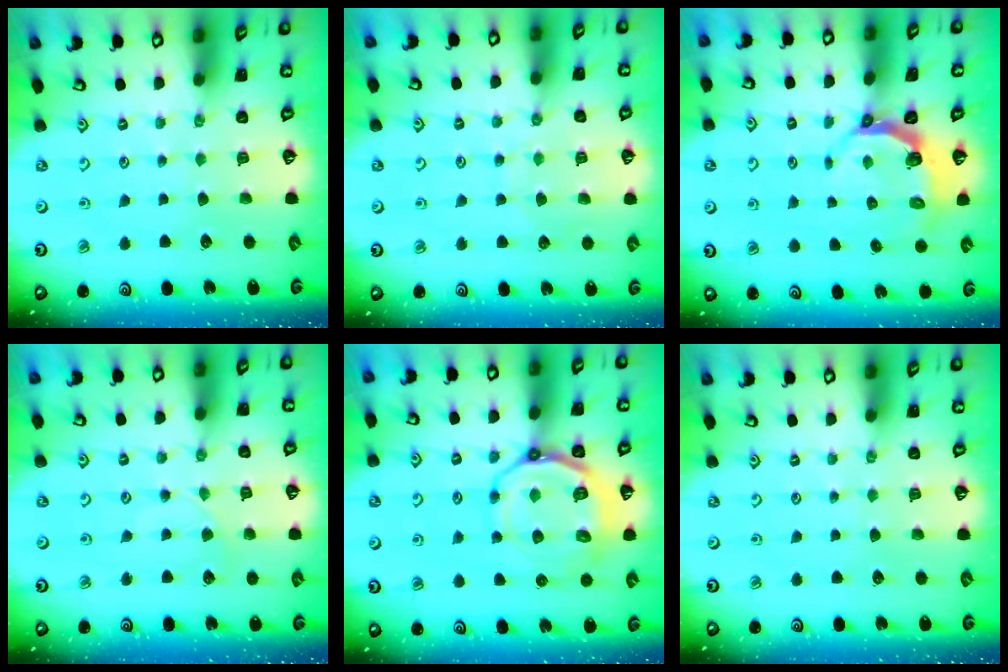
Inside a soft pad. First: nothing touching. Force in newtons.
{"total": 6.8, "press": 6.8, "slide": 0.6}
{"total": 4.7, "press": 3.6, "slide": 3.0}
{"total": 3.2, "press": 3.2, "slide": 0.4}
{"total": 13.3, "press": 13.0, "slide": 2.9}
{"total": 0.0}